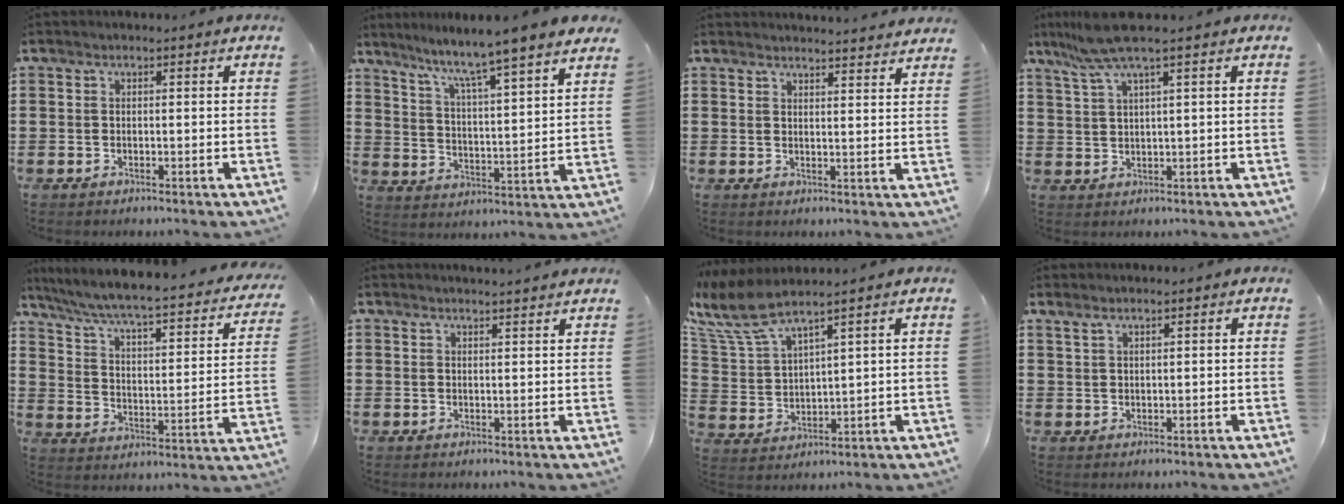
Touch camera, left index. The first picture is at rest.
{"total": 5.8, "force": [5.0, -1.5, 2.3], "torque": [-0.067, -0.049, 0.074]}
{"total": 2.8, "force": [2.7, -0.5, -0.1], "torque": [-0.008, -0.012, 0.051]}
{"total": 6.0, "force": [3.8, -0.1, 4.6], "torque": [-0.107, -0.004, 0.067]}
{"total": 4.6, "force": [3.5, 0.1, 2.9], "torque": [-0.076, -0.041, 0.048]}
{"total": 1.8, "force": [1.8, -0.3, 0.1], "torque": [-0.005, -0.001, 0.034]}
{"total": 7.4, "force": [6.0, 1.2, 4.2], "torque": [-0.112, -0.032, 0.105]}
{"total": 1.3, "force": [1.1, 0.0, 0.7], "torque": [-0.014, 0.000, 0.021]}